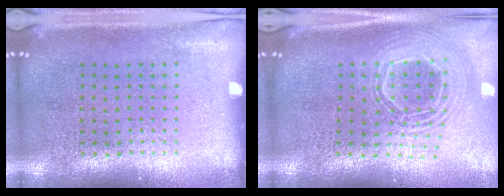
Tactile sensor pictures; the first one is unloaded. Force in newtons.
{"total": 2.3, "press": 1.8, "slide": 1.5}